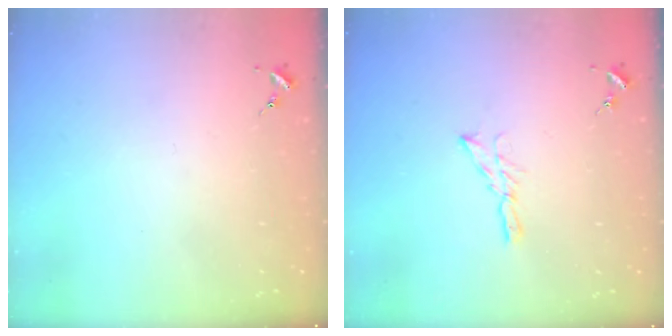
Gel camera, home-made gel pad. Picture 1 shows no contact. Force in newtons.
{"total": 5.2, "press": 5.2, "slide": 0.5}